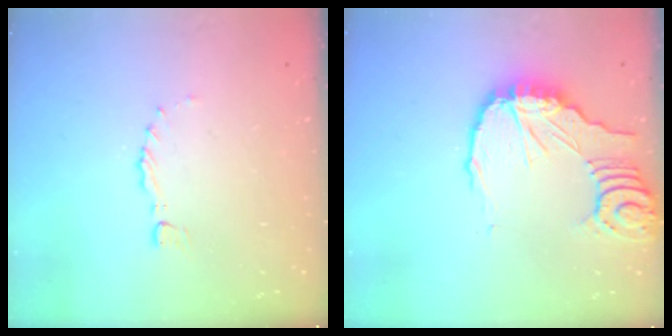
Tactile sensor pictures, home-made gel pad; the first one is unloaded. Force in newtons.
{"total": 12.5, "press": 12.4, "slide": 1.2}